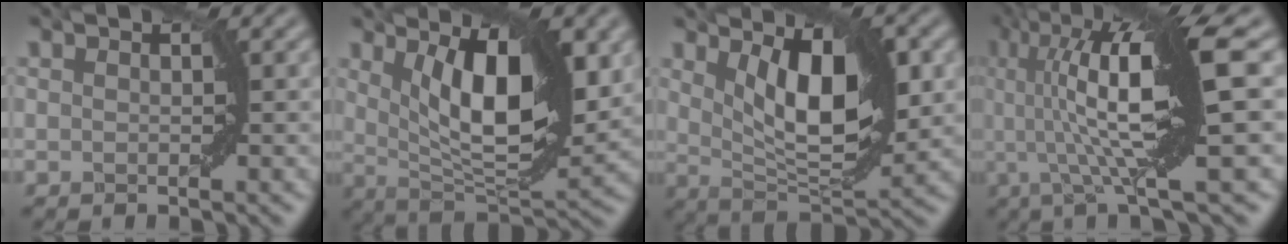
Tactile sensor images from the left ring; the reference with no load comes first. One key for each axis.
{"total": 9.7, "fx": 2.7, "fy": 3.5, "fz": 8.6, "tx": -0.137, "ty": -0.012, "tz": 0.050}
{"total": 8.0, "fx": 2.2, "fy": 3.2, "fz": 7.0, "tx": -0.116, "ty": -0.012, "tz": 0.042}
{"total": 12.1, "fx": 1.9, "fy": 2.3, "fz": 11.8, "tx": -0.180, "ty": 0.012, "tz": 0.031}